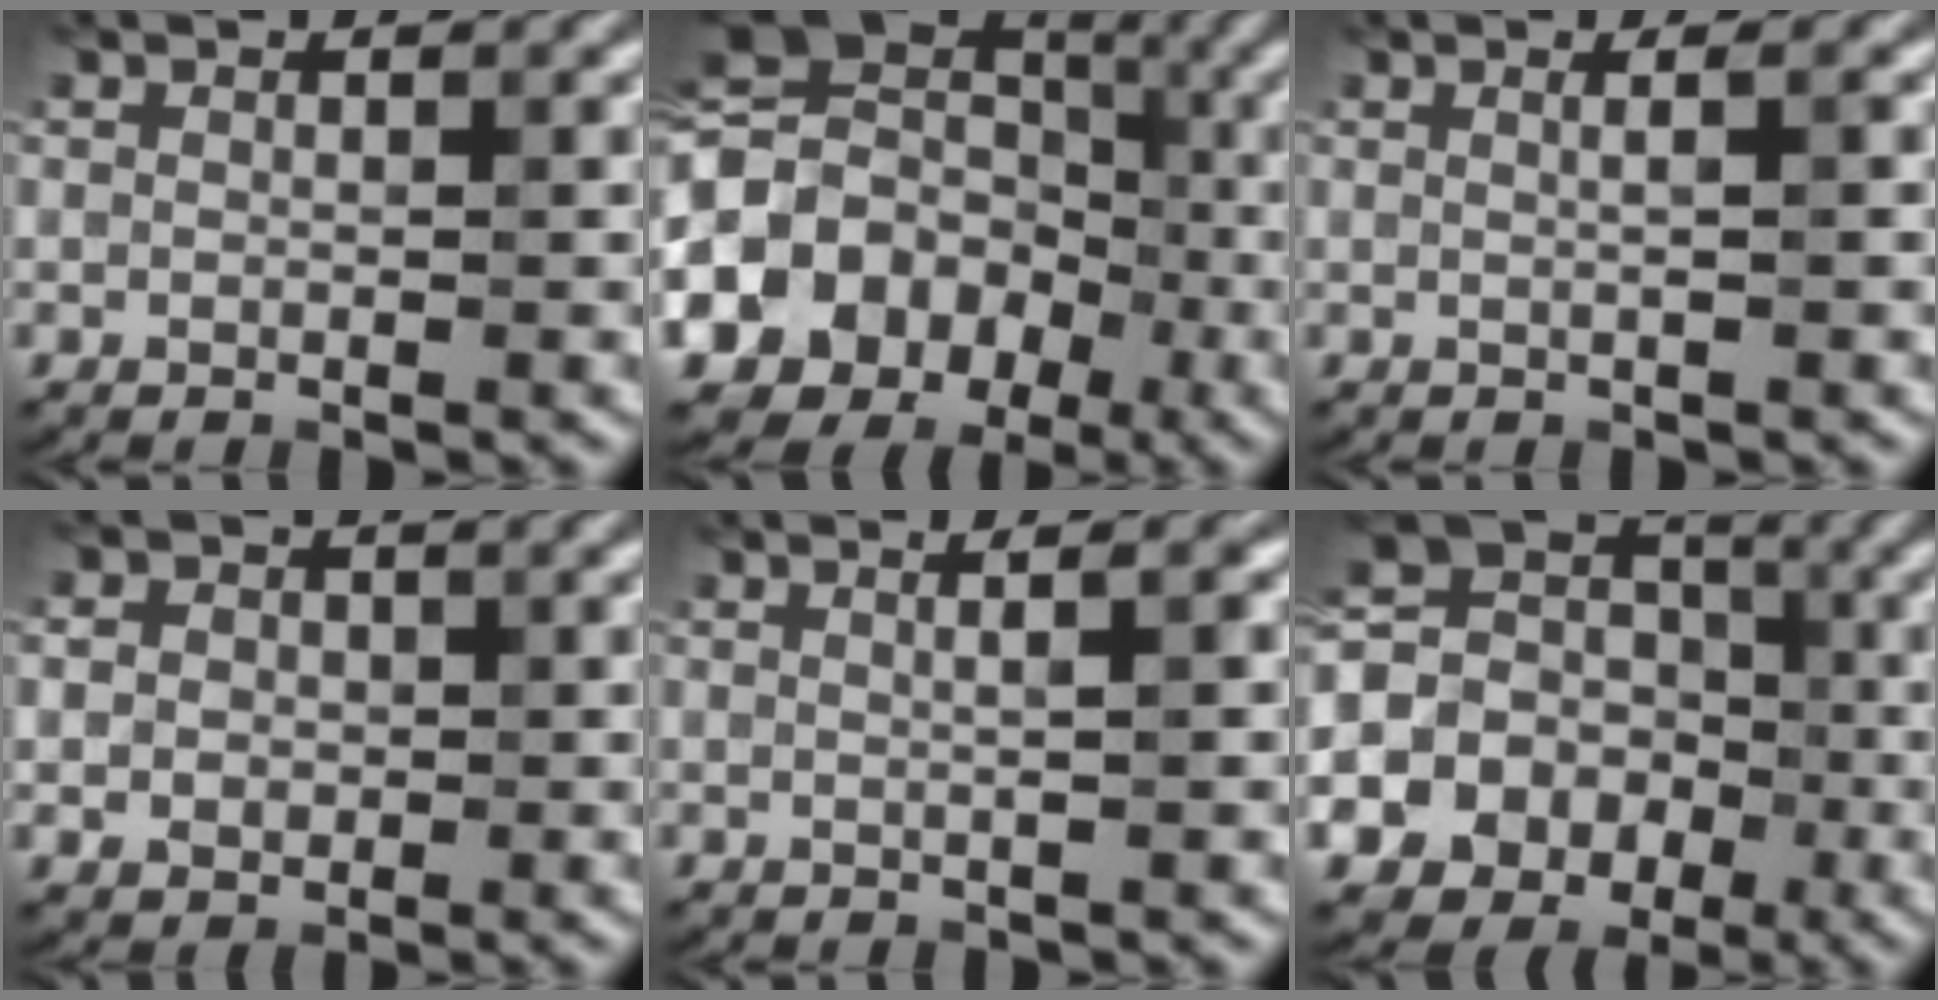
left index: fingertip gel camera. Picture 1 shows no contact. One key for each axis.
{"total": 12.3, "fx": -3.4, "fy": 10.4, "fz": 5.8, "tx": -0.114, "ty": 0.000, "tz": -0.075}
{"total": 2.0, "fx": 0.5, "fy": 0.9, "fz": 1.7, "tx": -0.008, "ty": 0.001, "tz": -0.012}
{"total": 3.0, "fx": 0.1, "fy": 2.7, "fz": 1.3, "tx": -0.015, "ty": 0.004, "tz": -0.008}
{"total": 3.1, "fx": 1.0, "fy": 1.4, "fz": 2.6, "tx": -0.011, "ty": 0.010, "tz": -0.016}
{"total": 14.3, "fx": -4.3, "fy": 12.9, "fz": 4.5, "tx": -0.118, "ty": -0.019, "tz": -0.086}